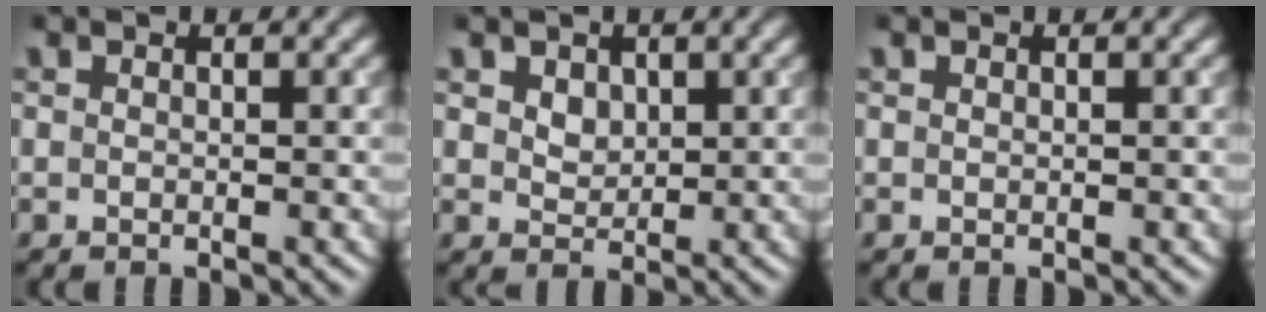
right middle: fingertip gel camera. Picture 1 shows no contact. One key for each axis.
{"total": 2.1, "fx": 1.1, "fy": 1.5, "fz": 1.0, "tx": -0.022, "ty": 0.003, "tz": 0.019}
{"total": 0.0}